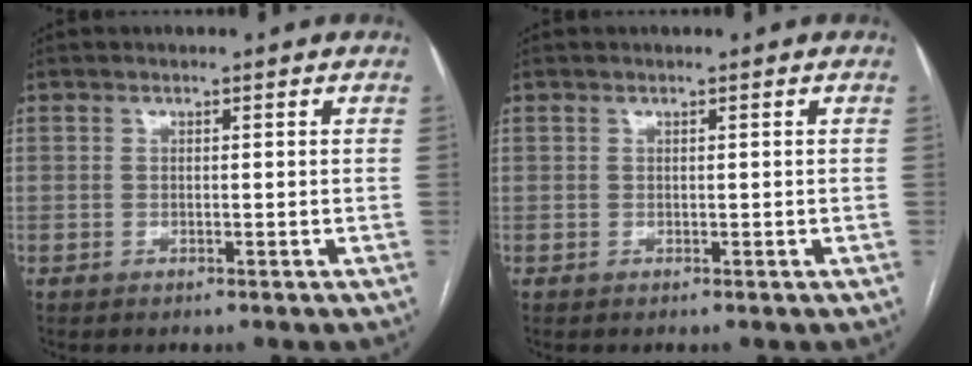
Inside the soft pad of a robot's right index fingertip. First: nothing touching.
{"total": 0.0}